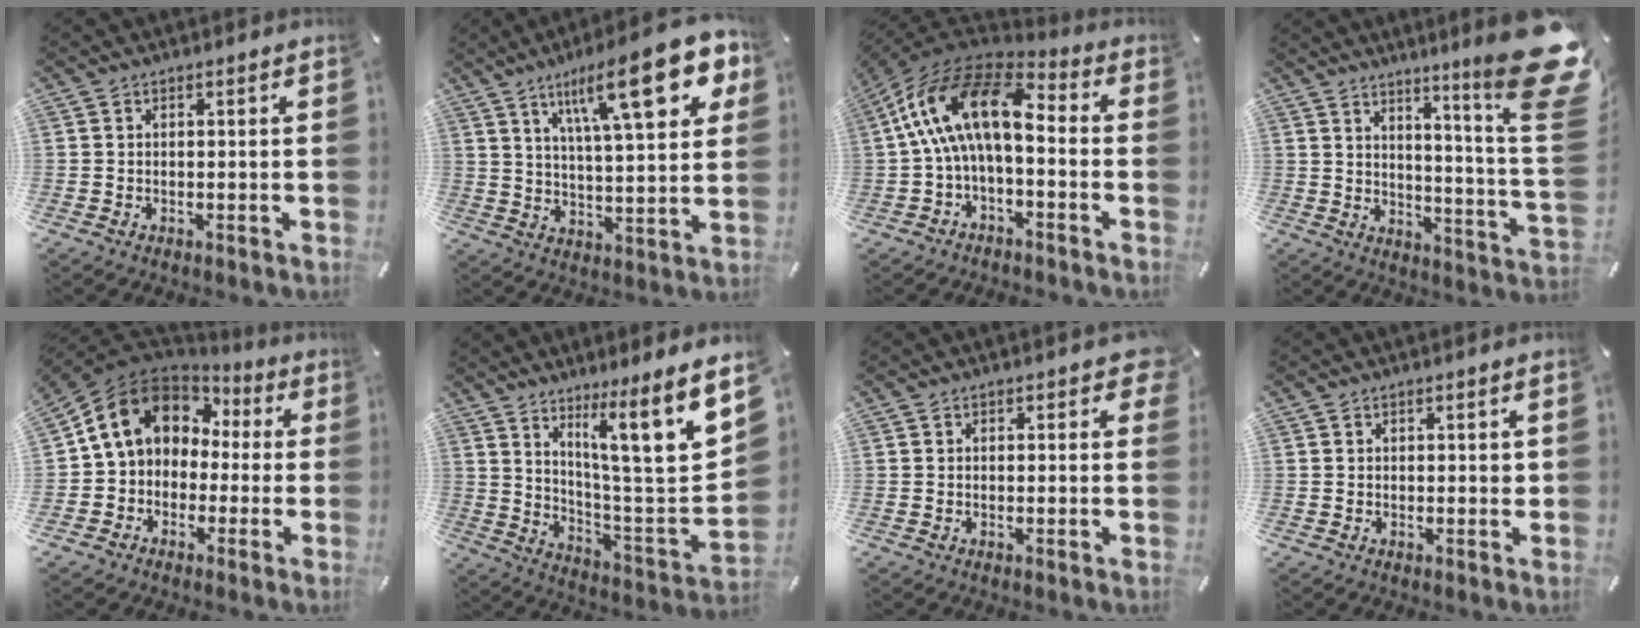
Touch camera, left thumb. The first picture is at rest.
{"total": 21.3, "force": [10.5, 6.5, 17.3], "torque": [-0.260, -0.041, 0.155]}
{"total": 17.2, "force": [1.4, 9.4, 14.4], "torque": [-0.295, 0.017, 0.021]}
{"total": 17.8, "force": [9.7, 1.3, 15.0], "torque": [-0.219, -0.089, 0.140]}
{"total": 12.1, "force": [2.9, 10.1, 5.9], "torque": [-0.147, 0.000, 0.053]}
{"total": 15.7, "force": [9.7, 1.1, 12.4], "torque": [-0.190, -0.094, 0.138]}
{"total": 1.7, "force": [0.5, 1.0, 1.3], "torque": [-0.003, -0.005, 0.002]}
{"total": 0.9, "force": [0.3, 0.5, 0.7], "torque": [-0.005, 0.000, 0.002]}